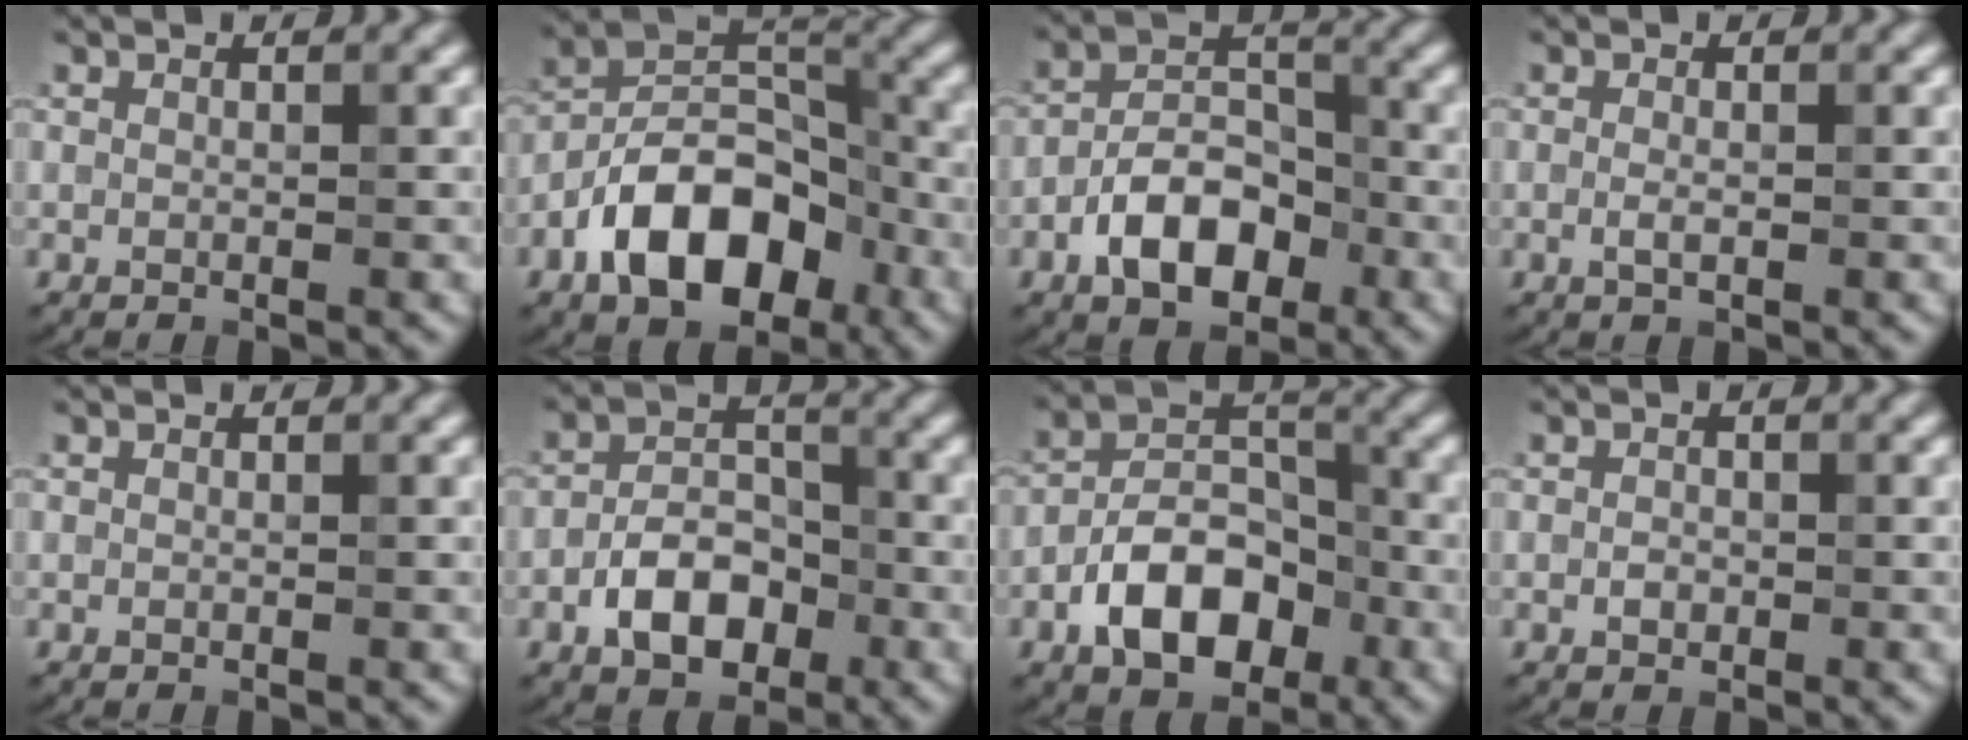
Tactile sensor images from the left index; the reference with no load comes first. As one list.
[{"total": 9.9, "force": [-4.8, 5.7, 6.5], "torque": [-0.103, 0.011, -0.091]}, {"total": 6.4, "force": [-2.9, 3.7, 4.4], "torque": [-0.066, 0.007, -0.057]}, {"total": 1.1, "force": [-0.2, 0.4, 1.1], "torque": [-0.022, -0.004, -0.005]}, {"total": 0.0}, {"total": 5.2, "force": [-2.3, 3.1, 3.5], "torque": [-0.053, 0.007, -0.045]}, {"total": 7.2, "force": [-3.2, 4.3, 4.8], "torque": [-0.071, 0.003, -0.063]}, {"total": 0.9, "force": [-0.2, 0.7, 0.6], "torque": [-0.009, -0.001, -0.007]}]